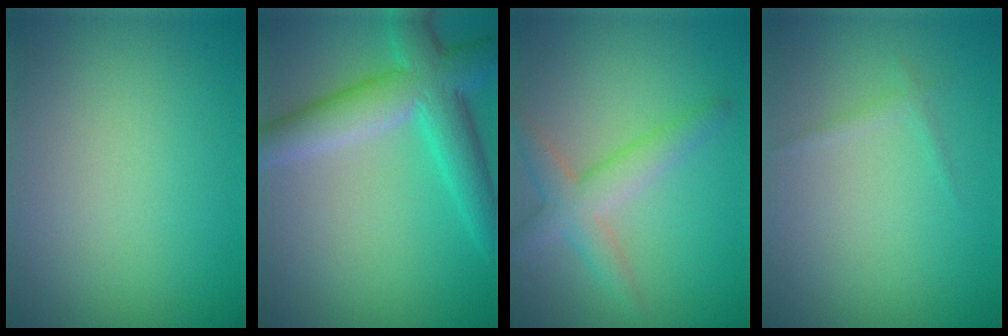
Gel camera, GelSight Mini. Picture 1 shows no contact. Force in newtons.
{"total": 7.0, "press": 7.0, "slide": 0.5}
{"total": 3.7, "press": 3.7, "slide": 0.1}
{"total": 0.8, "press": 0.8, "slide": 0.1}